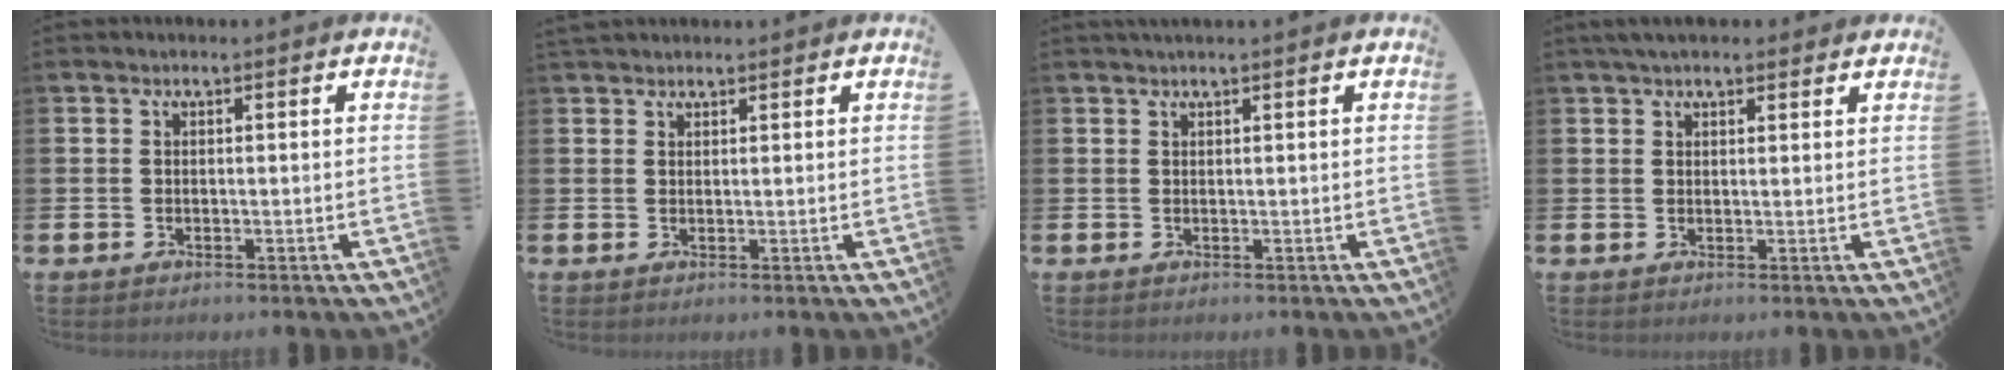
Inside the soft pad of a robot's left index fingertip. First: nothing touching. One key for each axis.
{"total": 1.6, "fx": 1.5, "fy": 0.5, "fz": 0.1, "tx": 0.008, "ty": -0.002, "tz": 0.027}
{"total": 0.7, "fx": 0.7, "fy": -0.1, "fz": 0.3, "tx": -0.007, "ty": 0.002, "tz": 0.013}
{"total": 3.0, "fx": 2.7, "fy": 0.9, "fz": 1.1, "tx": -0.020, "ty": -0.001, "tz": 0.048}